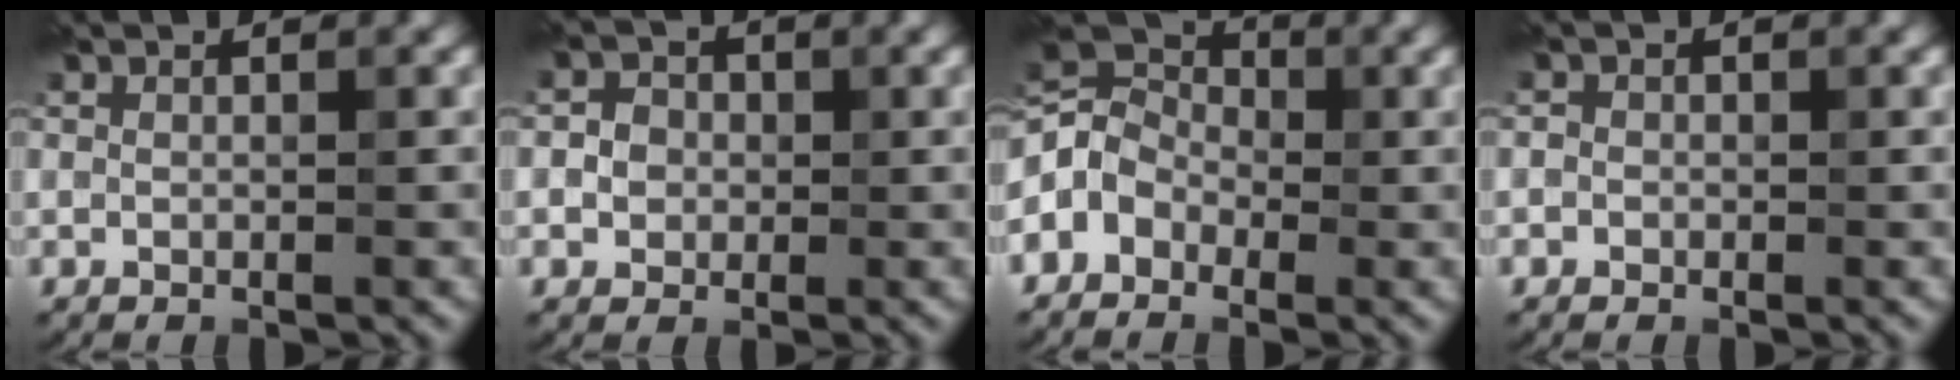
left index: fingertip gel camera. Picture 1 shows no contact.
{"total": 2.2, "force": [-0.1, 2.0, 0.9], "torque": [-0.002, 0.000, -0.011]}
{"total": 4.1, "force": [-1.7, 3.3, 1.8], "torque": [-0.036, 0.010, -0.048]}
{"total": 0.9, "force": [0.0, 0.9, 0.1], "torque": [0.005, -0.004, -0.008]}